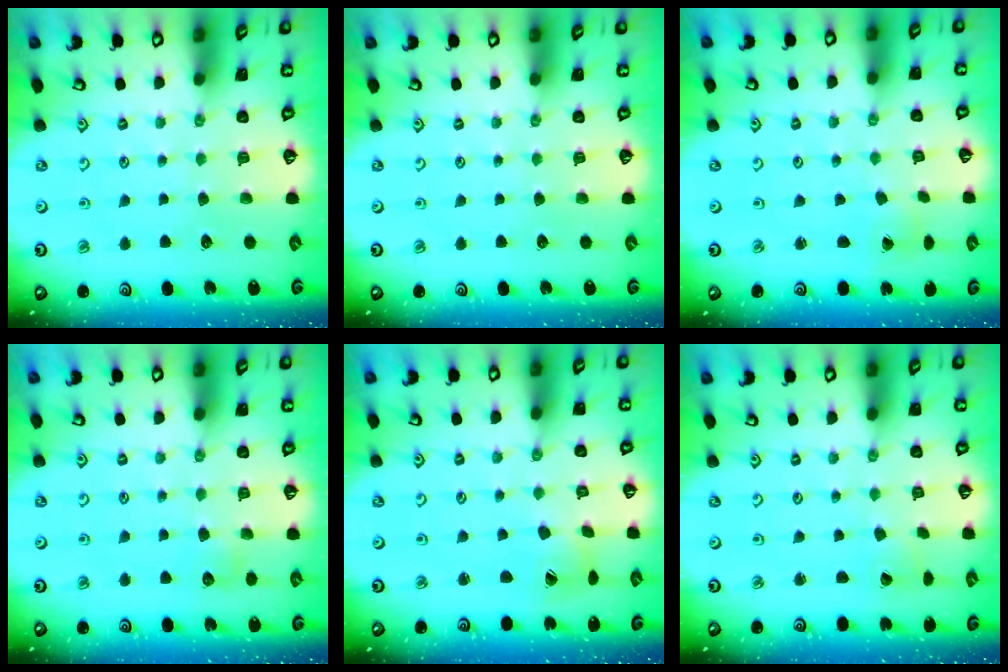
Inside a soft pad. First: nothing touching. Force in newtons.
{"total": 0.0}
{"total": 1.0, "press": 1.0, "slide": 0.0}
{"total": 5.3, "press": 5.3, "slide": 0.6}
{"total": 6.4, "press": 6.4, "slide": 0.4}
{"total": 1.8, "press": 1.7, "slide": 0.1}